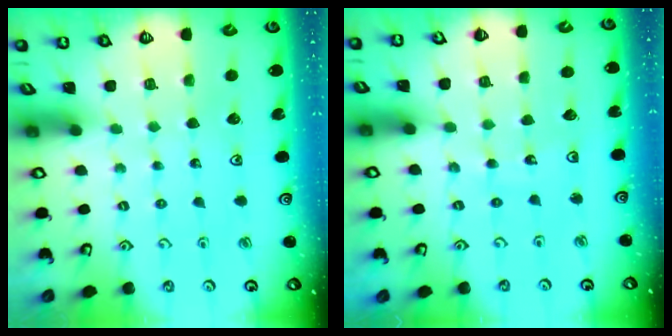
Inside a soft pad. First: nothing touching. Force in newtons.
{"total": 7.2, "press": 7.1, "slide": 0.7}